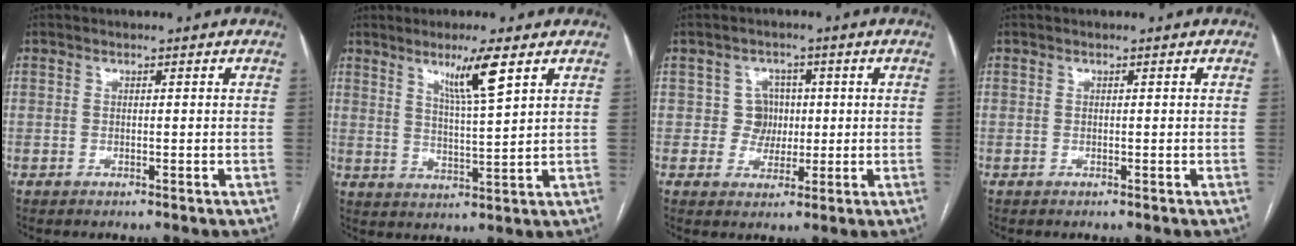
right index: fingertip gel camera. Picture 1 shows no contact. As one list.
[{"total": 6.9, "force": [4.0, -0.4, 5.7], "torque": [-0.100, -0.011, 0.072]}, {"total": 4.0, "force": [0.4, 3.9, 0.6], "torque": [0.000, 0.013, 0.008]}, {"total": 0.0}]